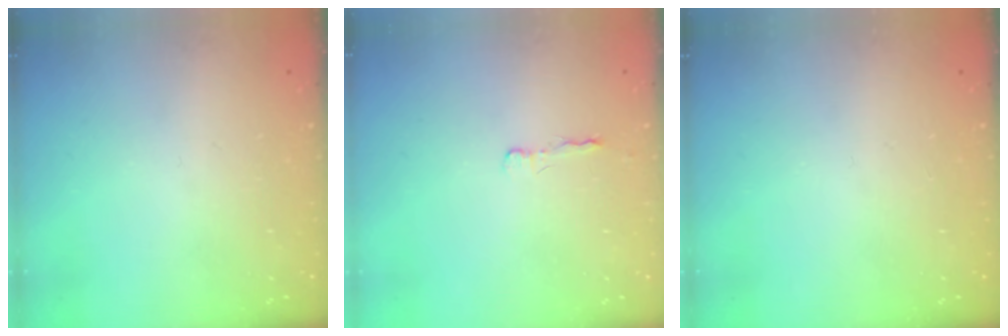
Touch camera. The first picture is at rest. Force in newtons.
{"total": 2.2, "press": 2.2, "slide": 0.4}
{"total": 0.0}